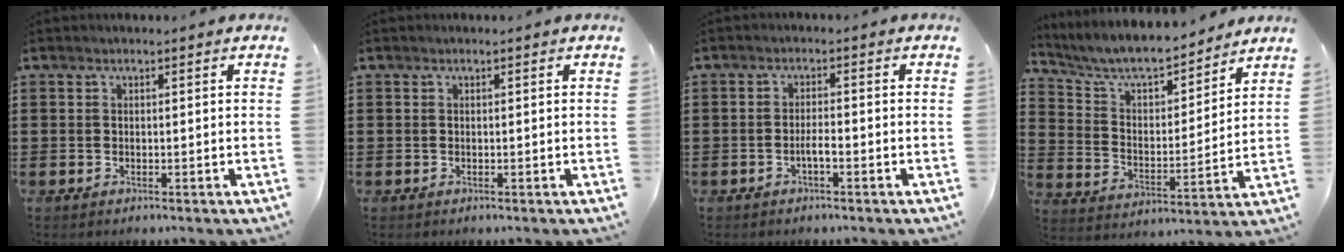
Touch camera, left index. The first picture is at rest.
{"total": 0.0}
{"total": 2.0, "force": [-0.9, 0.4, 1.7], "torque": [-0.033, 0.003, -0.017]}
{"total": 7.5, "force": [6.9, 1.4, 2.7], "torque": [-0.085, -0.046, 0.117]}